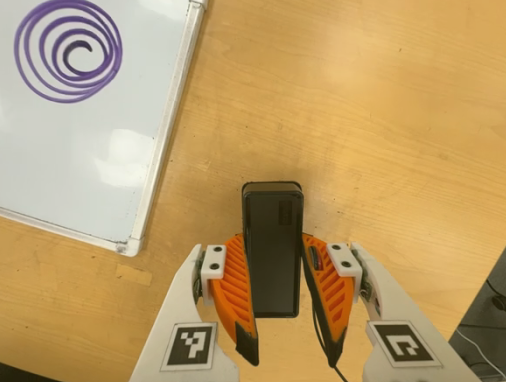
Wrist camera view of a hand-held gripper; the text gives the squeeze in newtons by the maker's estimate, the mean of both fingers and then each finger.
{"total": 5.0, "left": 3.8, "right": 6.2}